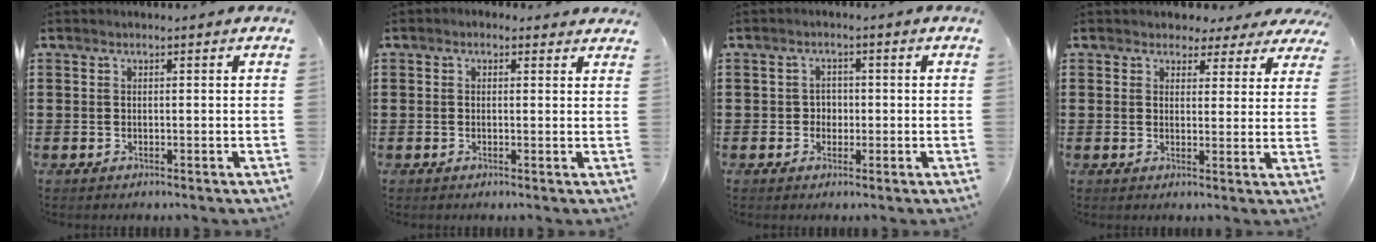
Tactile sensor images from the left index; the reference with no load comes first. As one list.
[{"total": 0.9, "force": [0.3, 0.7, 0.4], "torque": [-0.010, 0.005, 0.005]}, {"total": 2.0, "force": [-0.3, 1.9, 0.8], "torque": [-0.021, 0.005, -0.009]}, {"total": 3.1, "force": [2.5, 1.8, 0.4], "torque": [-0.015, -0.001, 0.043]}]